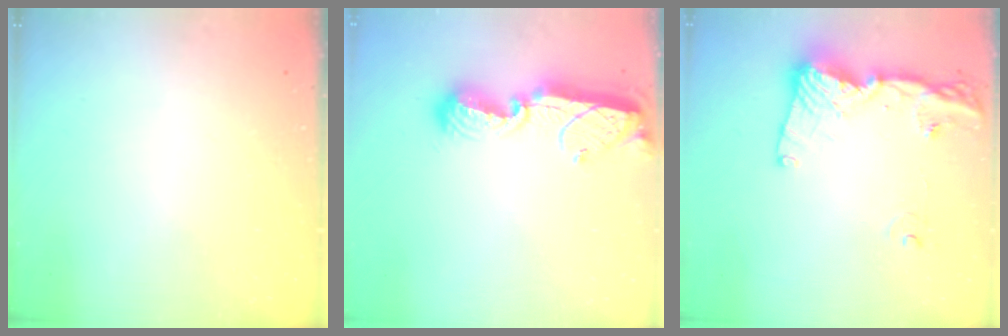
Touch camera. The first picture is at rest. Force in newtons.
{"total": 12.7, "press": 12.7, "slide": 1.0}
{"total": 16.5, "press": 16.4, "slide": 2.1}